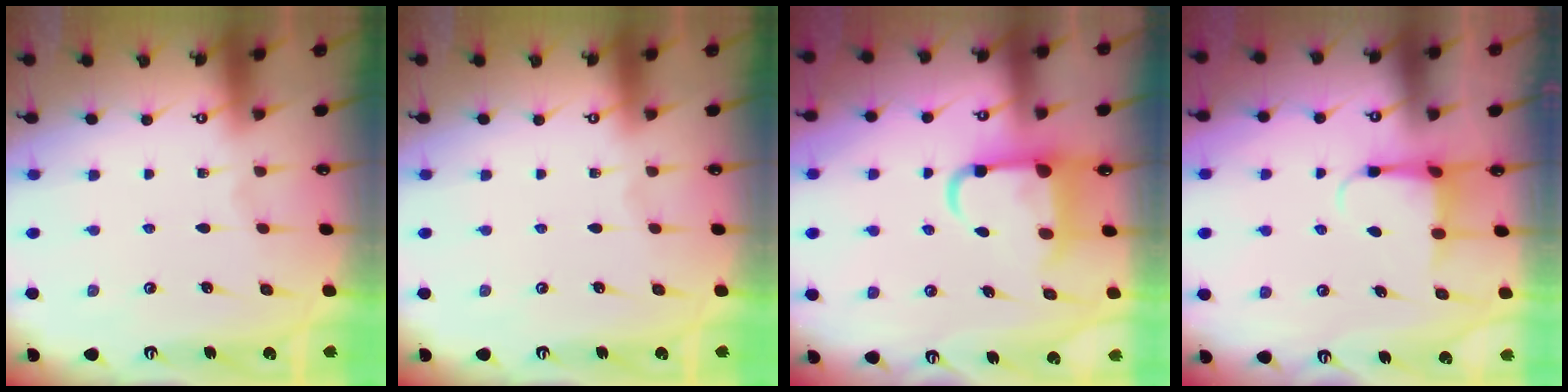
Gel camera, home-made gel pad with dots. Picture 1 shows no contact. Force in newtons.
{"total": 0.0}
{"total": 7.3, "press": 7.0, "slide": 2.1}
{"total": 3.9, "press": 3.8, "slide": 0.6}